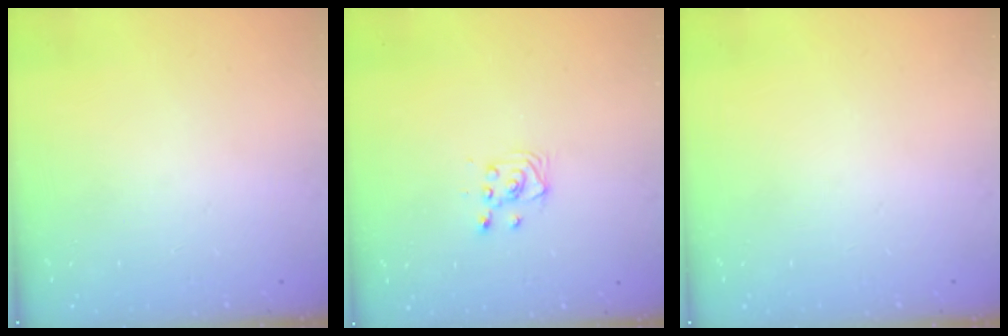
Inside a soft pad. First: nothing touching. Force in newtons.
{"total": 3.4, "press": 3.4, "slide": 0.4}
{"total": 0.0}